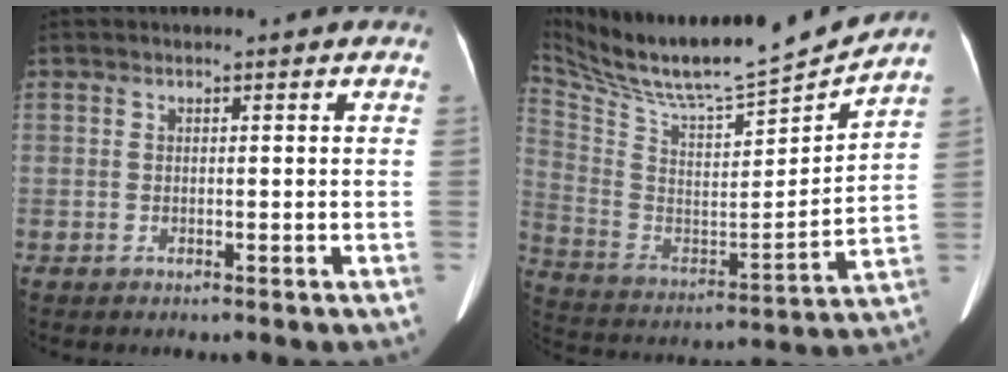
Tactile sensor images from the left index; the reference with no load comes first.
{"total": 21.2, "force": [19.6, 0.0, 8.0], "torque": [-0.168, -0.049, 0.324]}